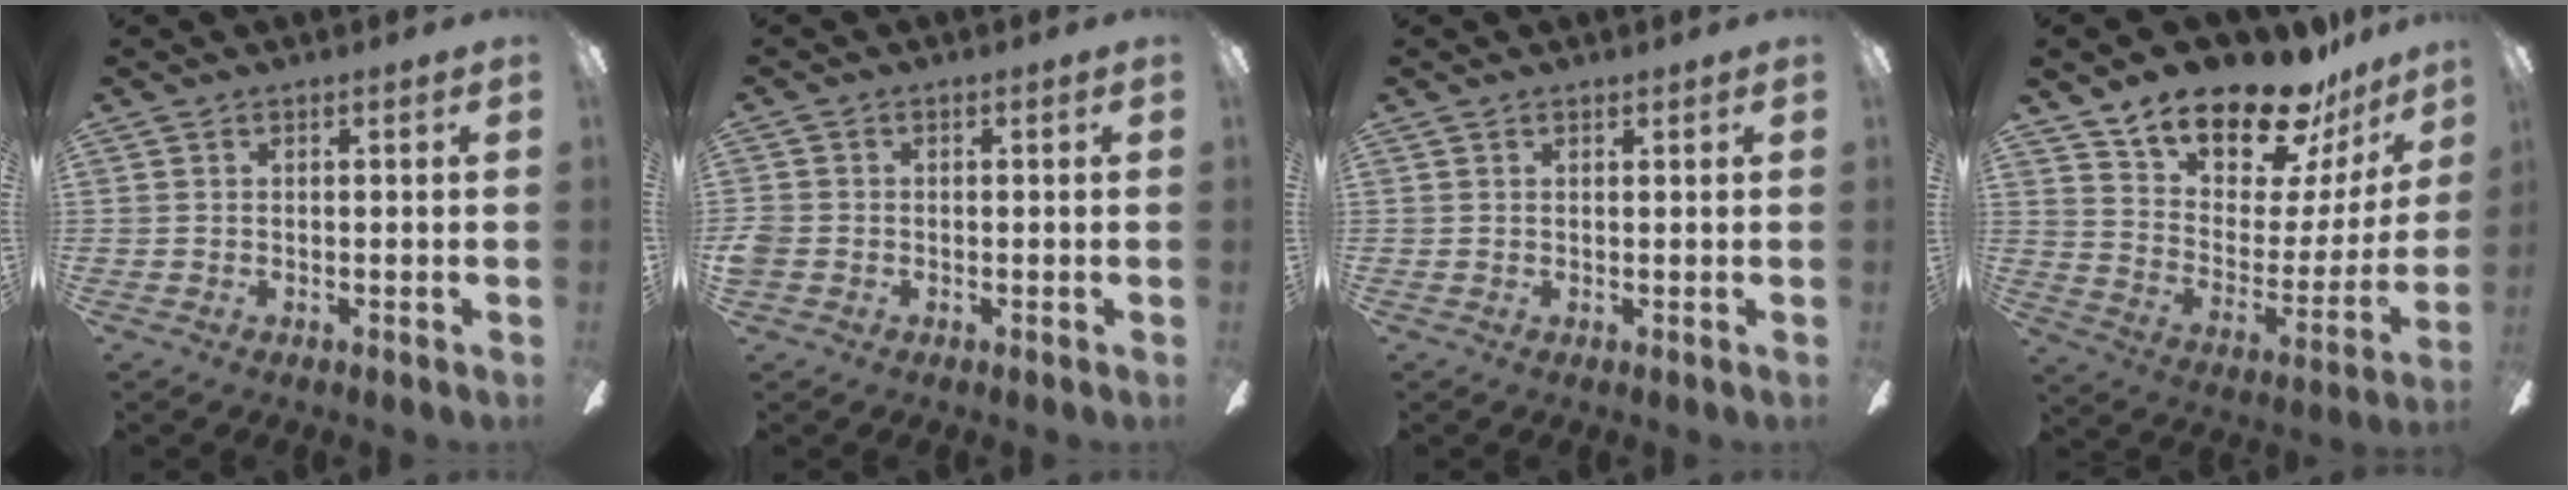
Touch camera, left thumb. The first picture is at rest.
{"total": 2.2, "force": [-0.6, 1.9, 0.9], "torque": [-0.013, 0.006, -0.012]}
{"total": 0.6, "force": [0.6, 0.2, 0.0], "torque": [-0.001, -0.002, 0.012]}
{"total": 19.5, "force": [15.8, 7.9, 8.1], "torque": [-0.142, -0.112, 0.276]}